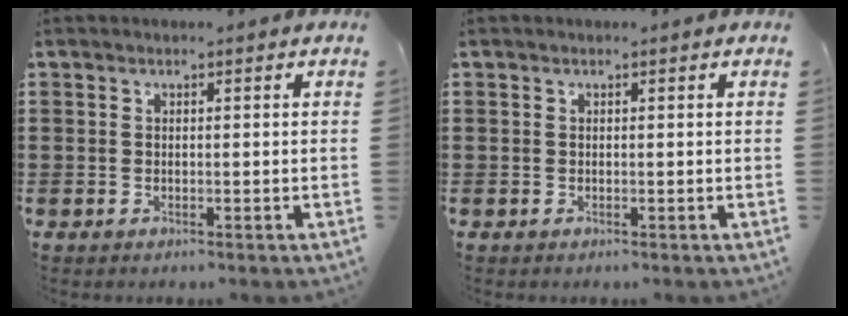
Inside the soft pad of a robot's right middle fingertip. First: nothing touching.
{"total": 0.0}